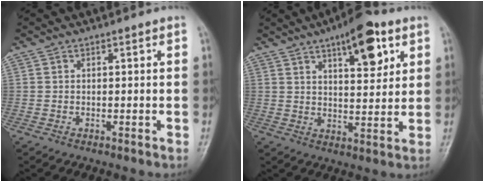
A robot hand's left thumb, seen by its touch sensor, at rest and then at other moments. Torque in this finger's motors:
{"motor_torque": [-0.17, 0.53, 0.03, -0.25, 0.14]}